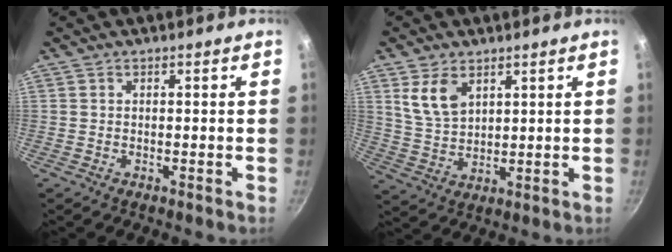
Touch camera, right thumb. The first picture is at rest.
{"total": 7.7, "force": [3.8, 4.6, 4.8], "torque": [-0.079, -0.022, 0.082]}